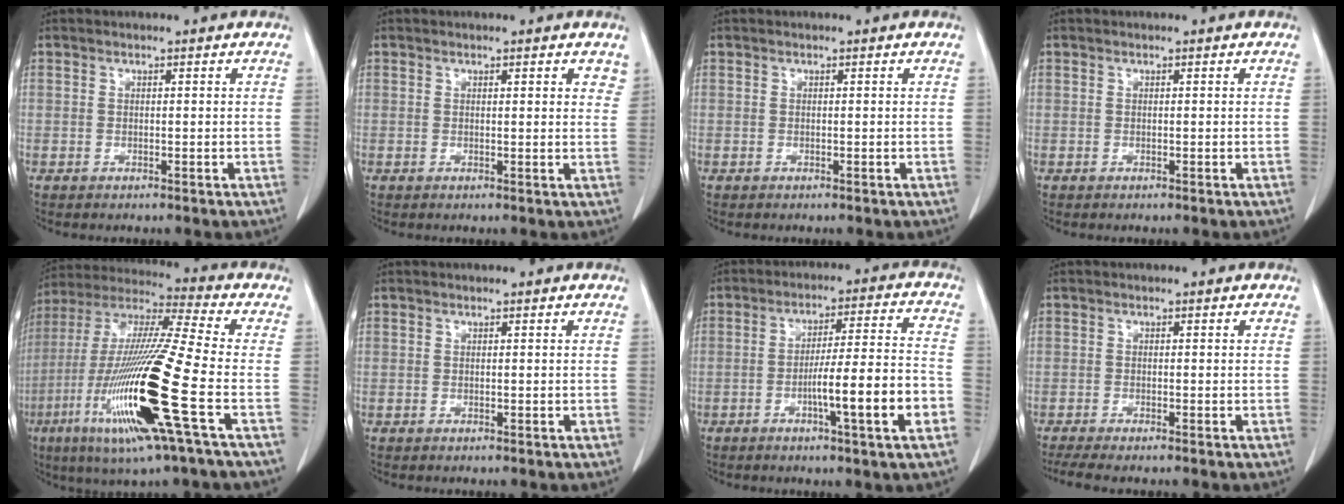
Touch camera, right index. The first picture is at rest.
{"total": 2.6, "force": [1.9, 0.8, 1.6], "torque": [-0.011, -0.002, 0.014]}
{"total": 0.0}
{"total": 0.0}
{"total": 22.4, "force": [-7.0, 0.2, 21.2], "torque": [-0.442, -0.036, -0.140]}
{"total": 0.0}
{"total": 11.9, "force": [-4.1, -0.1, 11.2], "torque": [-0.174, 0.003, -0.063]}
{"total": 4.2, "force": [-3.5, 0.1, 2.3], "torque": [-0.035, -0.010, -0.059]}